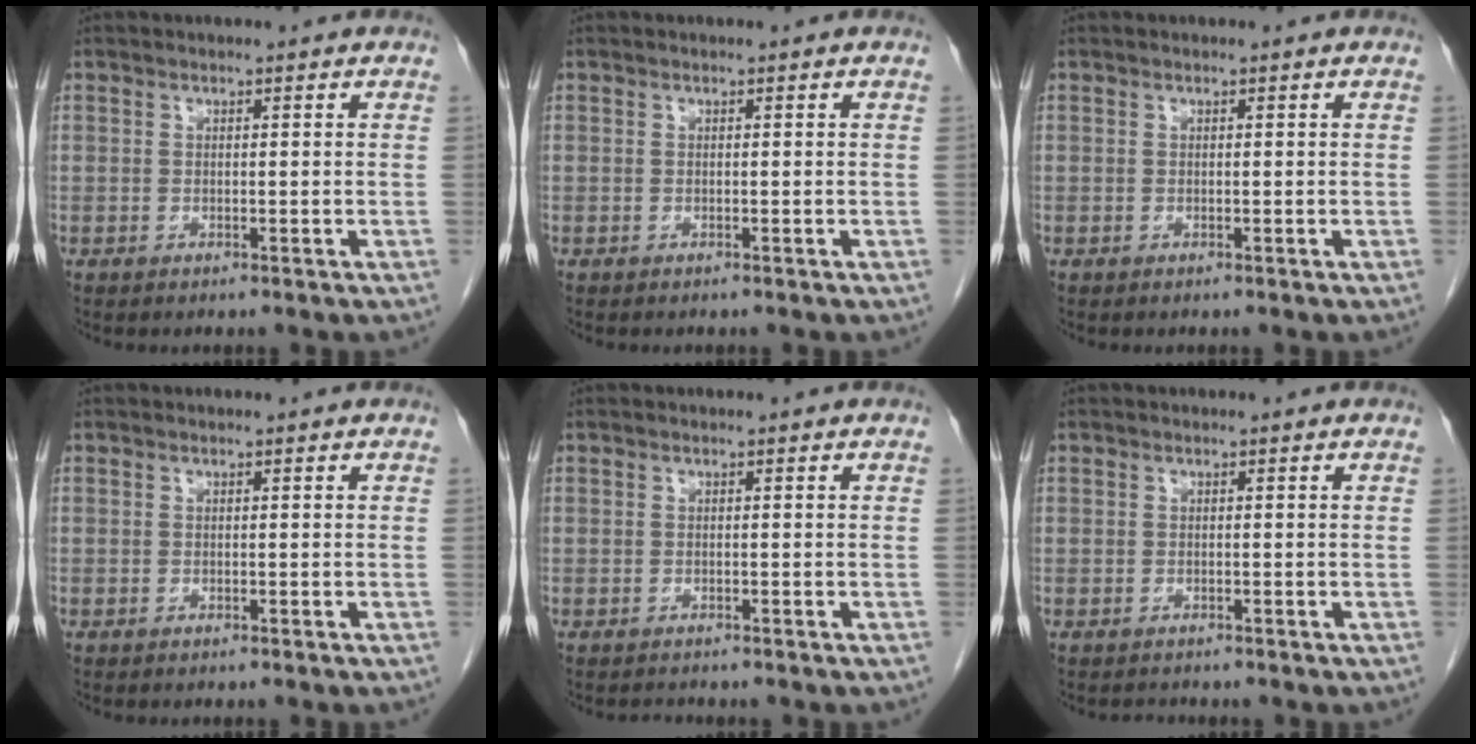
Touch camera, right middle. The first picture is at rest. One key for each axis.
{"total": 0.0}
{"total": 0.0}
{"total": 0.0}
{"total": 0.6, "fx": -0.6, "fy": 0.1, "fz": -0.1, "tx": -0.003, "ty": -0.003, "tz": -0.011}
{"total": 0.8, "fx": -0.6, "fy": 0.3, "fz": -0.2, "tx": -0.004, "ty": -0.002, "tz": -0.013}